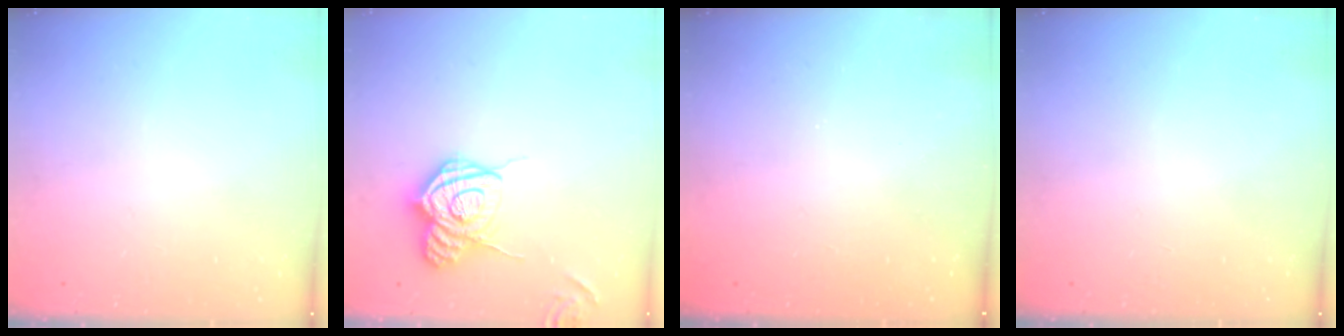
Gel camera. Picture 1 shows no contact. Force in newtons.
{"total": 14.1, "press": 14.0, "slide": 1.3}
{"total": 2.2, "press": 2.1, "slide": 0.7}
{"total": 0.0}